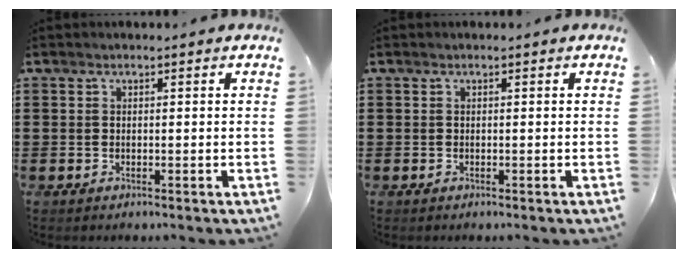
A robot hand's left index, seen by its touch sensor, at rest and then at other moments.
{"total": 0.0}